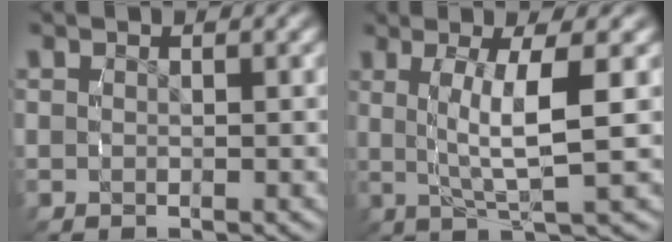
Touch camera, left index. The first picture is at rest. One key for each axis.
{"total": 4.8, "fx": 0.6, "fy": 0.1, "fz": 4.7, "tx": -0.072, "ty": 0.009, "tz": 0.009}